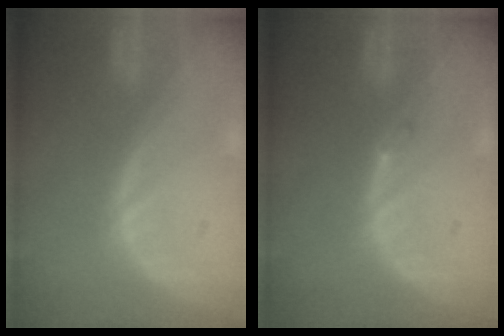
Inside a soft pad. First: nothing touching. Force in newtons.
{"total": 0.6, "press": 0.6, "slide": 0.1}